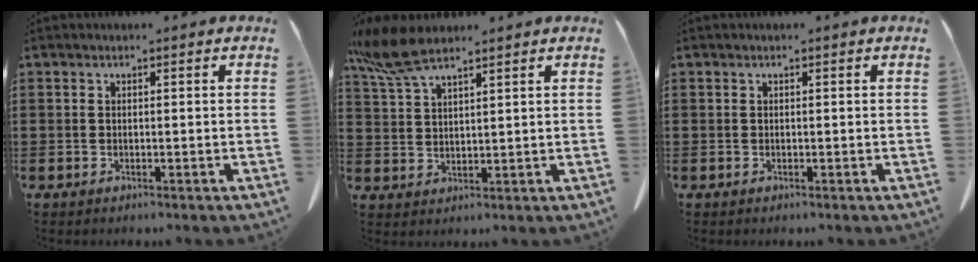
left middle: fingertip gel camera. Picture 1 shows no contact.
{"total": 7.2, "force": [5.5, 1.5, 4.5], "torque": [-0.116, -0.012, 0.100]}
{"total": 0.0}